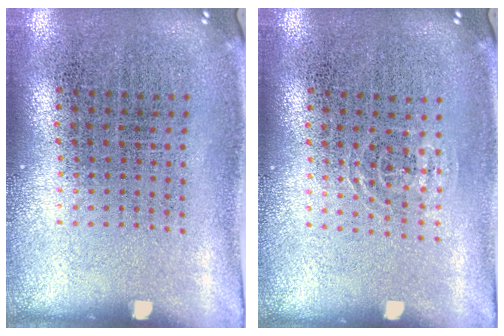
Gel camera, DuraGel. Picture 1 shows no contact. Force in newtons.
{"total": 0.9, "press": 0.6, "slide": 0.7}